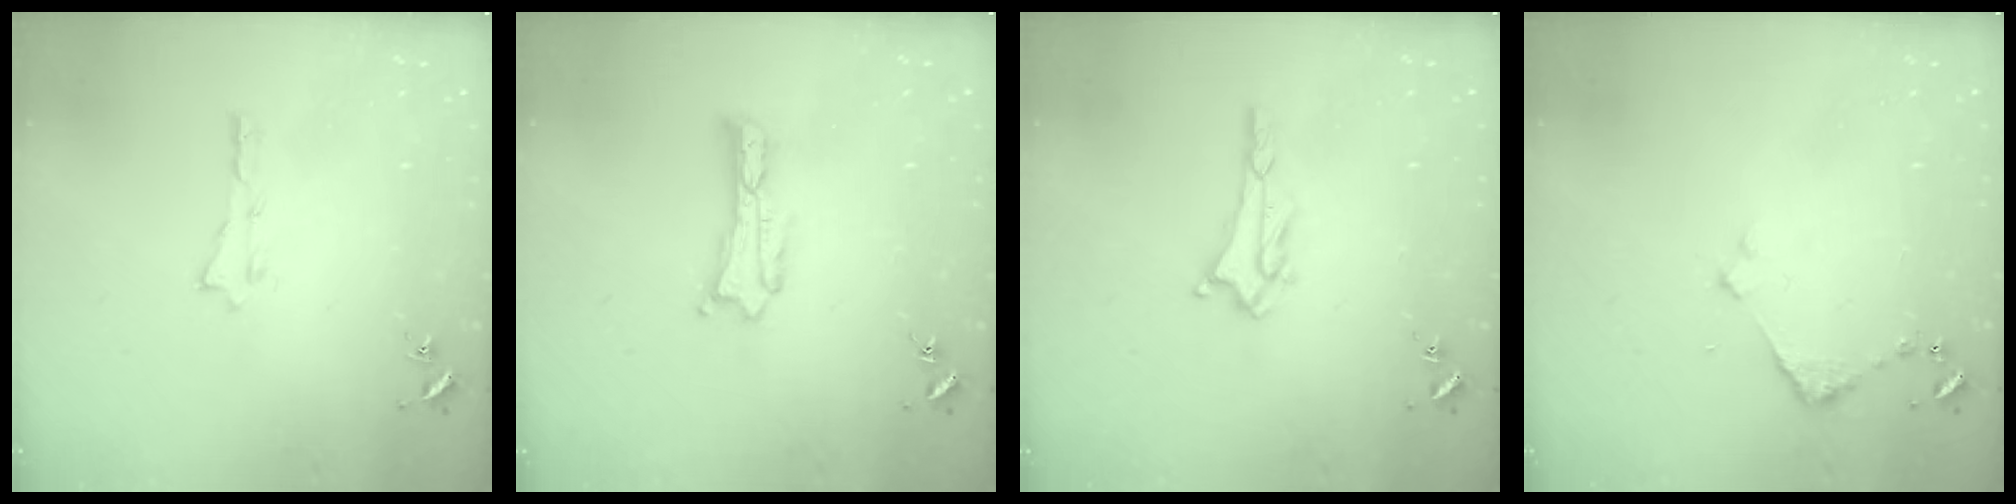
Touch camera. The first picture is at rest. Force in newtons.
{"total": 0.5, "press": 0.5, "slide": 0.2}
{"total": 2.4, "press": 2.4, "slide": 0.4}
{"total": 2.9, "press": 2.9, "slide": 0.3}